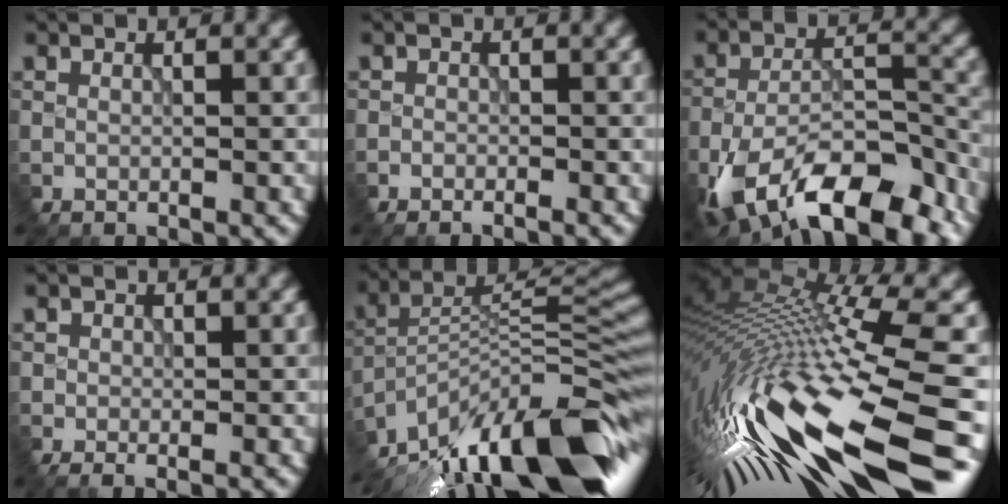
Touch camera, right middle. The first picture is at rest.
{"total": 2.0, "force": [-1.9, -0.5, -0.3], "torque": [-0.003, 0.004, -0.016]}
{"total": 13.4, "force": [-9.5, 5.0, 8.1], "torque": [-0.173, -0.008, -0.143]}
{"total": 1.0, "force": [-0.9, -0.2, 0.4], "torque": [-0.016, -0.010, 0.007]}
{"total": 15.6, "force": [-11.7, 3.4, 9.7], "torque": [-0.201, 0.020, -0.186]}
{"total": 16.7, "force": [-7.9, 3.7, 14.2], "torque": [-0.294, -0.008, -0.120]}